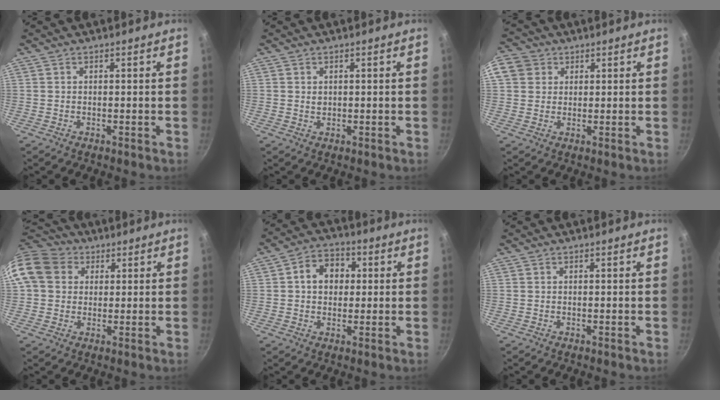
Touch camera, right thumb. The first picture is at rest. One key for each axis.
{"total": 1.1, "fx": 0.3, "fy": 0.9, "fz": 0.5, "tx": -0.006, "ty": 0.000, "tz": 0.005}
{"total": 7.2, "fx": 2.4, "fy": 6.3, "fz": 2.6, "tx": -0.033, "ty": 0.007, "tz": 0.034}
{"total": 13.0, "fx": 4.1, "fy": 10.6, "fz": 6.2, "tx": -0.112, "ty": 0.019, "tz": 0.062}
{"total": 7.9, "fx": 1.3, "fy": 6.3, "fz": 4.6, "tx": -0.040, "ty": 0.010, "tz": 0.009}
{"total": 0.0}